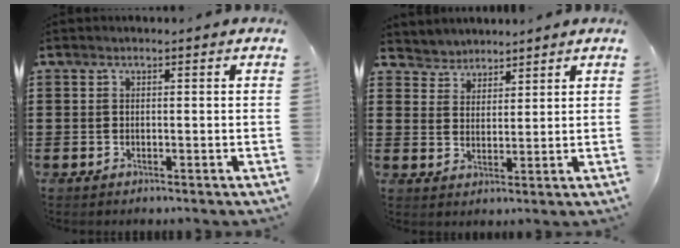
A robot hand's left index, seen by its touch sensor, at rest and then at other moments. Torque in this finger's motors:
{"motor_torque": [0.12, 0.07, -0.03, -0.01]}